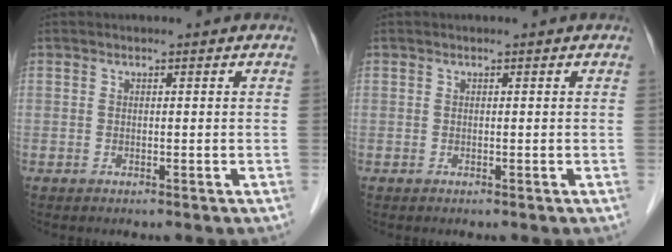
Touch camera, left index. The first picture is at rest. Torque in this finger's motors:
{"motor_torque": [0.00, 0.00, 0.00, 0.00]}